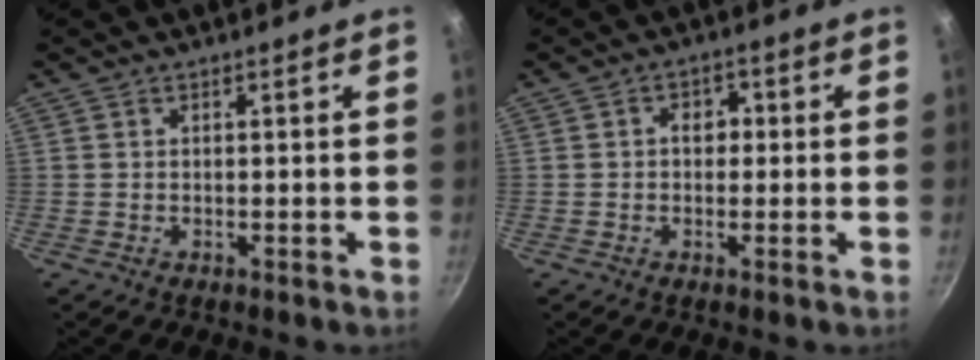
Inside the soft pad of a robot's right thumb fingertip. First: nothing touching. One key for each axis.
{"total": 3.2, "fx": 0.1, "fy": 2.6, "fz": 1.9, "tx": -0.007, "ty": 0.007, "tz": -0.002}